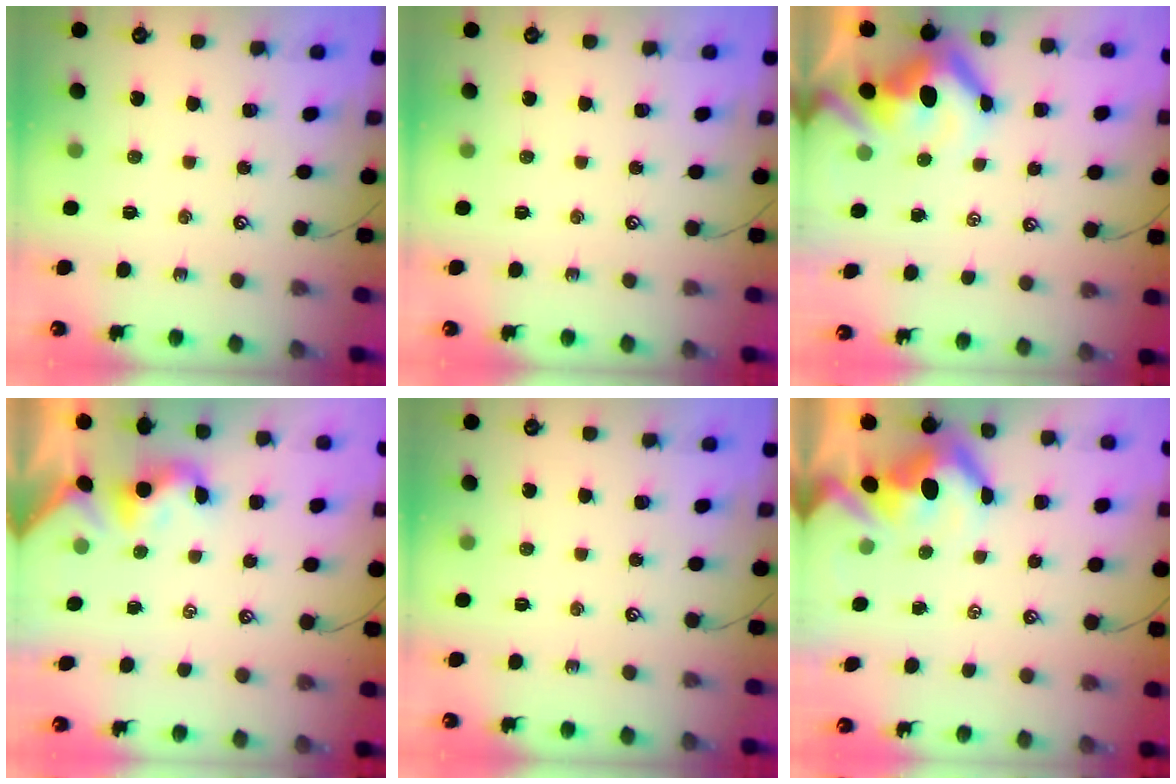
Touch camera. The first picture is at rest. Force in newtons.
{"total": 0.0}
{"total": 12.5, "press": 12.3, "slide": 2.1}
{"total": 2.0, "press": 1.9, "slide": 0.4}
{"total": 0.0}
{"total": 6.0, "press": 5.9, "slide": 1.2}